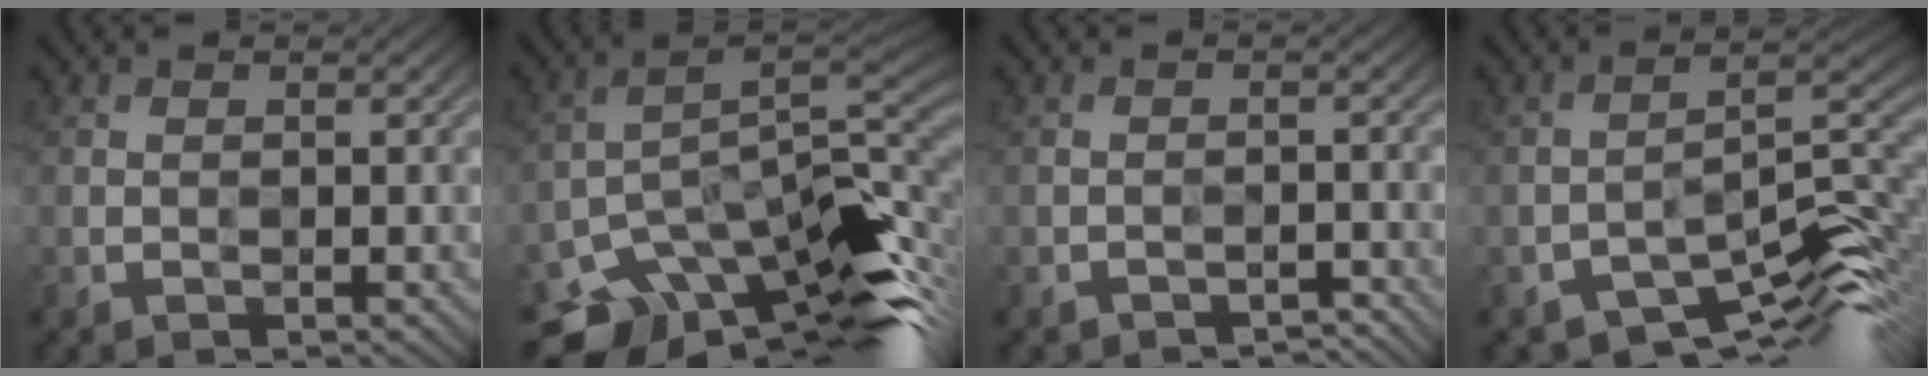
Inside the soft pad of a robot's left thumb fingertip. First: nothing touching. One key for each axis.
{"total": 14.2, "fx": -9.0, "fy": 6.1, "fz": 9.2, "tx": -0.166, "ty": -0.021, "tz": -0.145}
{"total": 1.8, "fx": -1.6, "fy": -0.1, "fz": -0.8, "tx": 0.014, "ty": 0.004, "tz": -0.031}
{"total": 9.6, "fx": -7.4, "fy": 3.0, "fz": 5.3, "tx": -0.065, "ty": -0.006, "tz": -0.130}